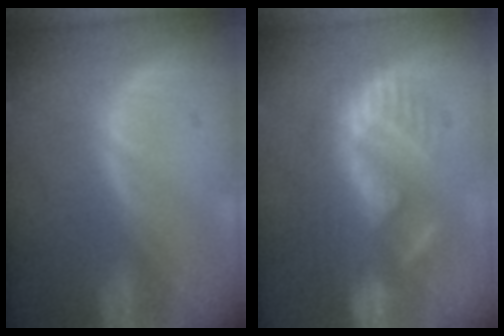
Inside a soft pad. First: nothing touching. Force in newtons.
{"total": 9.7, "press": 9.3, "slide": 3.0}